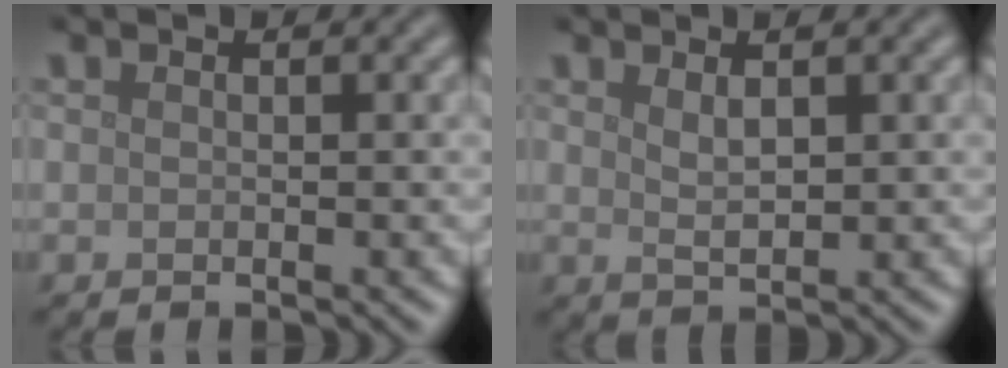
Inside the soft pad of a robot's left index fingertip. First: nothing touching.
{"total": 1.7, "force": [0.9, 0.5, 1.4], "torque": [-0.026, -0.004, 0.020]}